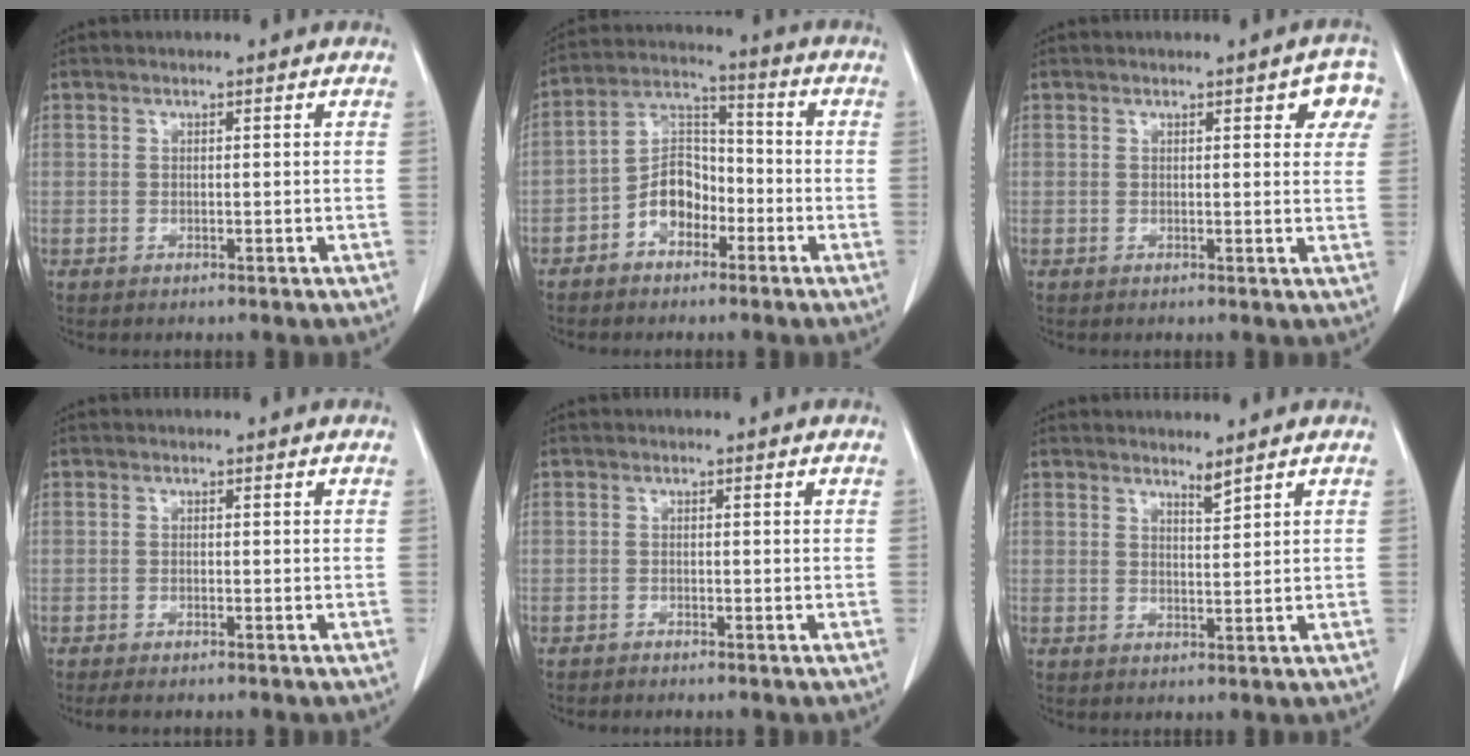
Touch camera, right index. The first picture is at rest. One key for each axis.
{"total": 7.7, "fx": -3.5, "fy": 5.1, "fz": 4.6, "tx": -0.091, "ty": 0.027, "tz": -0.068}
{"total": 4.9, "fx": 2.4, "fy": 1.6, "fz": 4.0, "tx": -0.030, "ty": 0.004, "tz": 0.017}
{"total": 2.1, "fx": -1.8, "fy": 0.1, "fz": 1.2, "tx": -0.013, "ty": -0.004, "tz": -0.028}
{"total": 0.6, "fx": -0.6, "fy": -0.1, "fz": 0.0, "tx": -0.001, "ty": -0.001, "tz": -0.013}
{"total": 1.7, "fx": 1.6, "fy": -0.2, "fz": 0.6, "tx": -0.009, "ty": -0.011, "tz": 0.030}